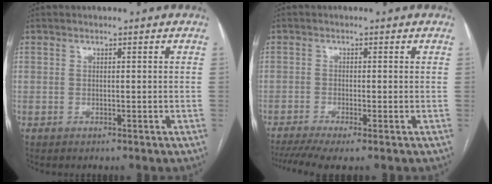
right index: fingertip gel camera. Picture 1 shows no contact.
{"total": 6.2, "force": [-4.4, 0.4, 4.3], "torque": [-0.073, -0.009, -0.076]}